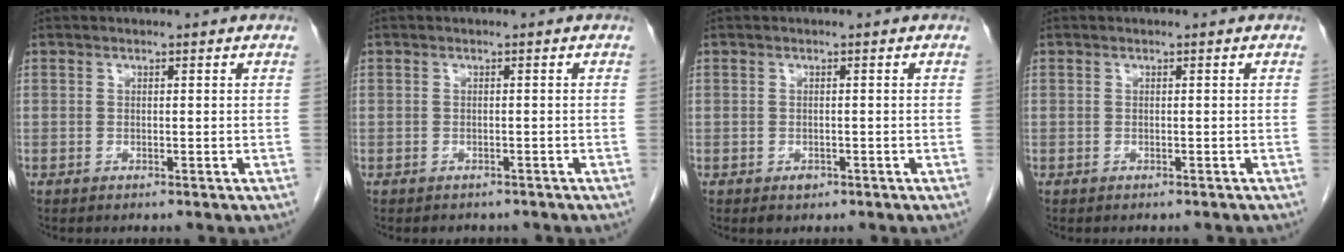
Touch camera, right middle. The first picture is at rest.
{"total": 3.1, "force": [-2.6, 1.4, 0.7], "torque": [-0.013, 0.000, -0.028]}
{"total": 1.3, "force": [-0.7, 0.9, 0.6], "torque": [-0.008, 0.001, -0.004]}
{"total": 1.2, "force": [-1.1, 0.4, 0.3], "torque": [-0.013, -0.002, -0.015]}